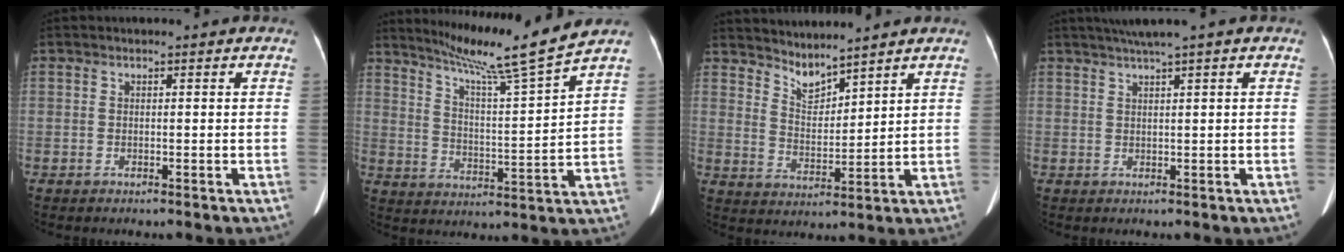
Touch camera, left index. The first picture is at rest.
{"total": 13.2, "force": [11.4, -3.0, 6.0], "torque": [-0.103, -0.032, 0.180]}
{"total": 4.7, "force": [4.7, 0.7, 0.5], "torque": [-0.017, -0.001, 0.098]}
{"total": 3.6, "force": [2.5, -0.8, 2.4], "torque": [-0.046, 0.012, 0.048]}